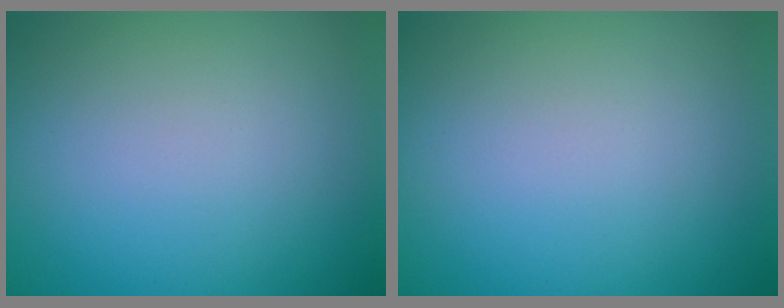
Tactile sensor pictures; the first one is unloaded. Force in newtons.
{"total": 0.0}